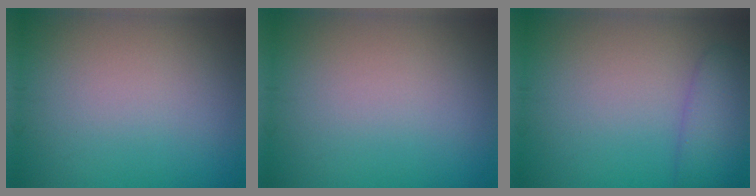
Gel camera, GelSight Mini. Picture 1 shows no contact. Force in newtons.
{"total": 0.0}
{"total": 2.9, "press": 2.9, "slide": 0.3}